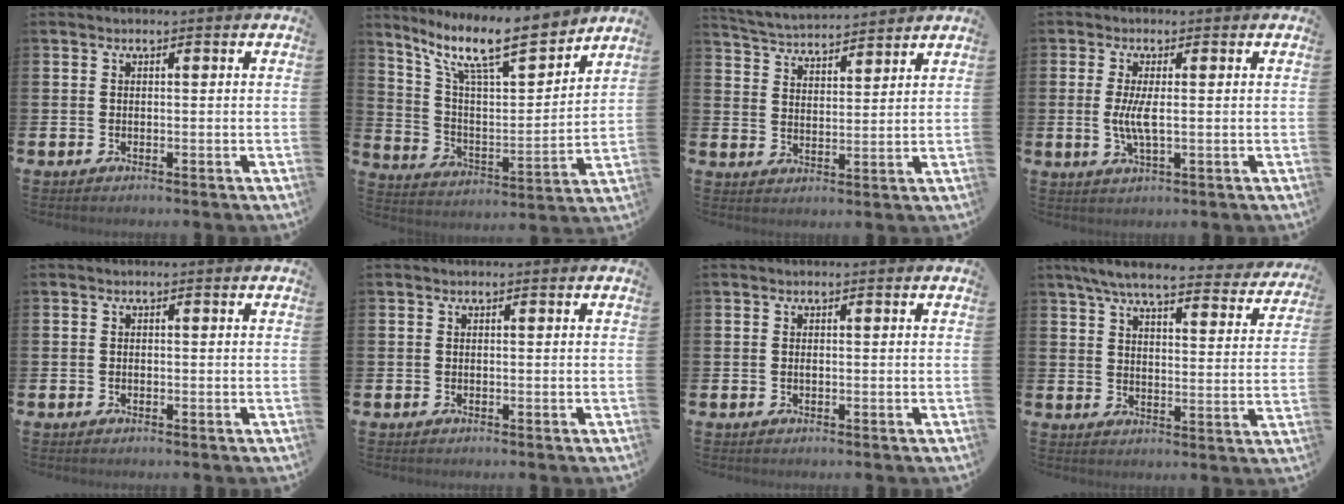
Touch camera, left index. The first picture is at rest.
{"total": 12.5, "force": [10.2, 2.8, 6.7], "torque": [-0.153, -0.059, 0.178]}
{"total": 4.4, "force": [4.4, 0.6, -0.1], "torque": [-0.023, -0.029, 0.077]}
{"total": 3.6, "force": [0.2, 0.9, 3.5], "torque": [-0.069, 0.001, 0.004]}
{"total": 0.5, "force": [-0.2, 0.4, 0.2], "torque": [-0.010, 0.006, -0.005]}
{"total": 0.0}
{"total": 0.0}
{"total": 6.8, "force": [6.0, 1.0, 3.1], "torque": [-0.072, -0.035, 0.098]}